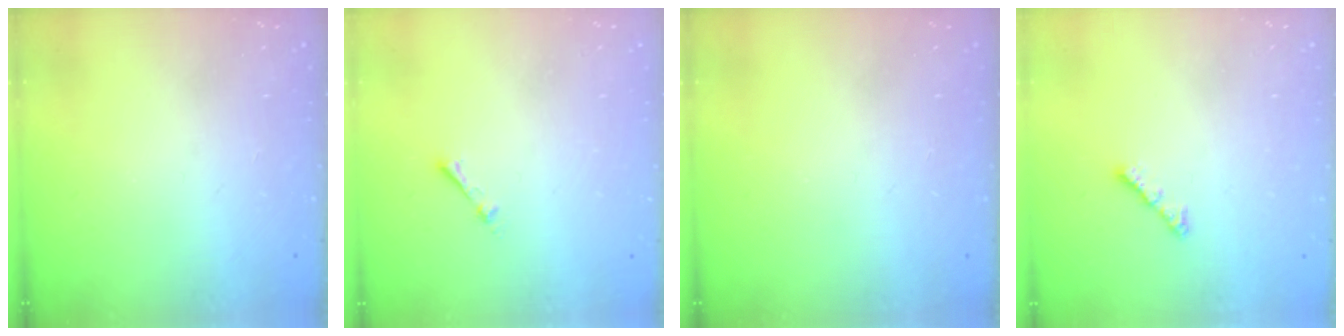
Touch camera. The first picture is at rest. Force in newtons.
{"total": 1.7, "press": 1.7, "slide": 0.2}
{"total": 0.0}
{"total": 3.0, "press": 2.9, "slide": 0.6}